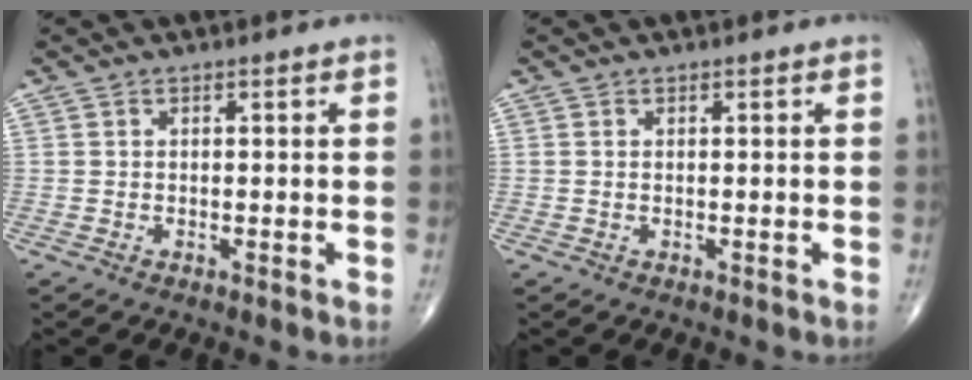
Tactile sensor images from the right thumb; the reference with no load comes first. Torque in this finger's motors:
{"motor_torque": [-0.29, 0.05, -0.19, -0.12, 0.02]}